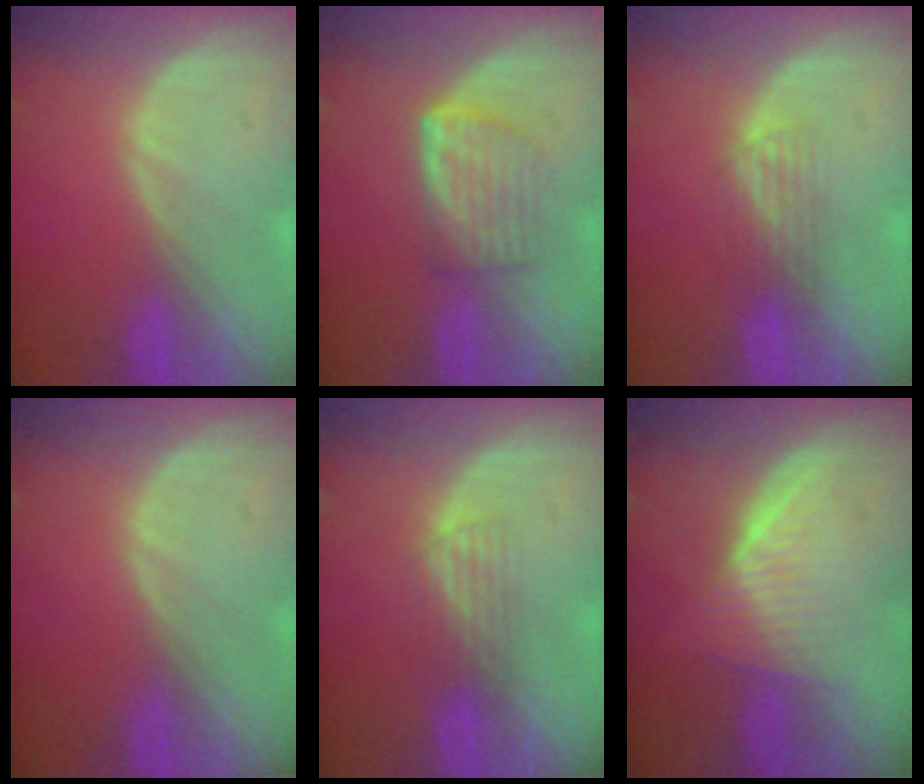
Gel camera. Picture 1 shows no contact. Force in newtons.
{"total": 5.8, "press": 5.2, "slide": 2.4}
{"total": 2.9, "press": 2.6, "slide": 1.2}
{"total": 0.0}
{"total": 2.9, "press": 2.6, "slide": 1.2}
{"total": 6.4, "press": 6.2, "slide": 1.7}